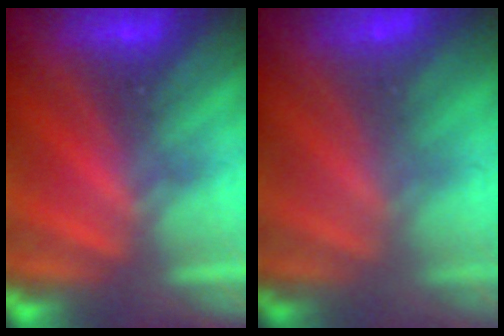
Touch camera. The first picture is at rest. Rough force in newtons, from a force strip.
{"total": 2.8}